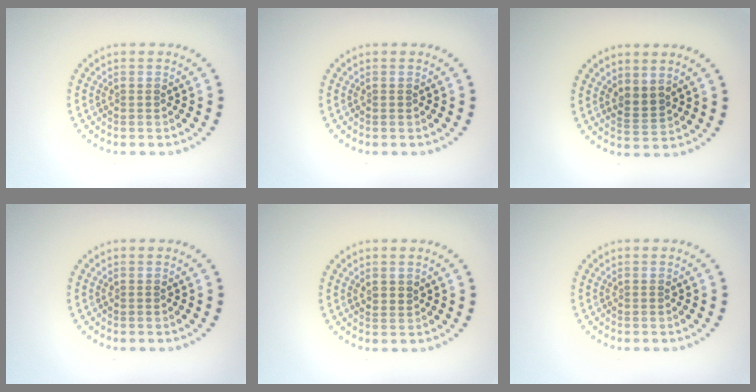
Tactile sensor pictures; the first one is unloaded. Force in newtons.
{"total": 0.0}
{"total": 1.8, "press": 1.5, "slide": 1.1}
{"total": 0.0}
{"total": 1.2, "press": 1.0, "slide": 0.6}
{"total": 0.0}